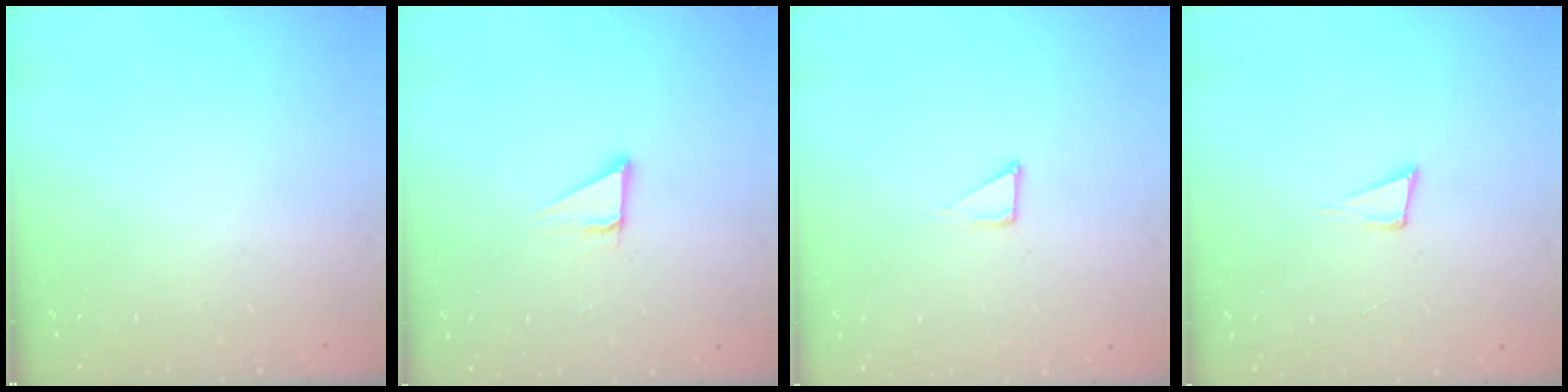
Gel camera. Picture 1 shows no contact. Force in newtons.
{"total": 2.8, "press": 2.8, "slide": 0.2}
{"total": 2.3, "press": 2.3, "slide": 0.1}
{"total": 3.9, "press": 2.4, "slide": 3.1}